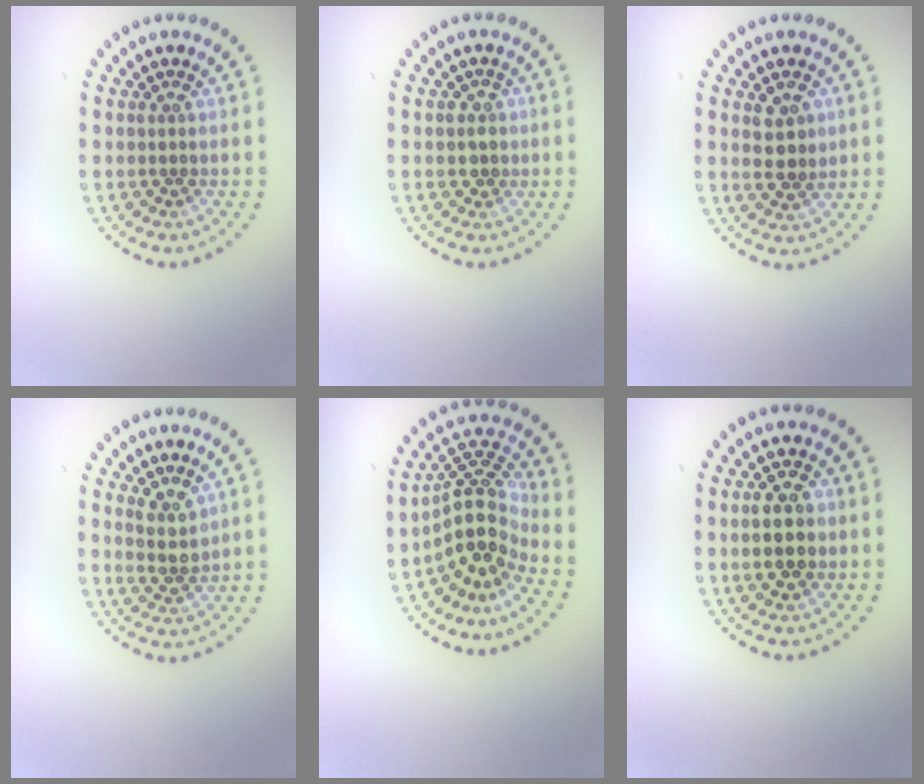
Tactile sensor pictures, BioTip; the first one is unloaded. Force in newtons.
{"total": 1.2, "press": 1.0, "slide": 0.6}
{"total": 2.8, "press": 2.8, "slide": 0.4}
{"total": 2.3, "press": 2.1, "slide": 0.9}
{"total": 5.1, "press": 3.7, "slide": 3.4}
{"total": 4.4, "press": 4.4, "slide": 0.2}